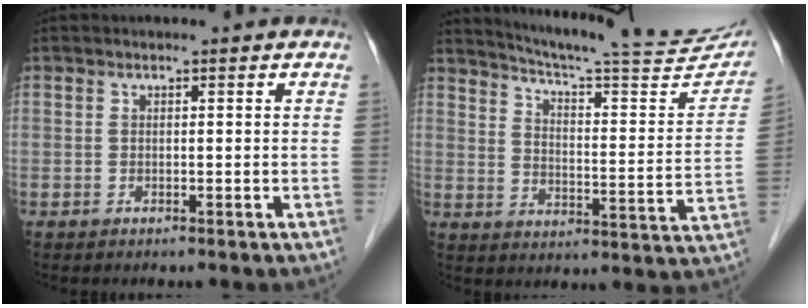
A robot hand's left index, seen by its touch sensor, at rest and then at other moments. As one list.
[{"total": 23.6, "force": [21.5, 1.6, 9.7], "torque": [-0.140, -0.057, 0.272]}]